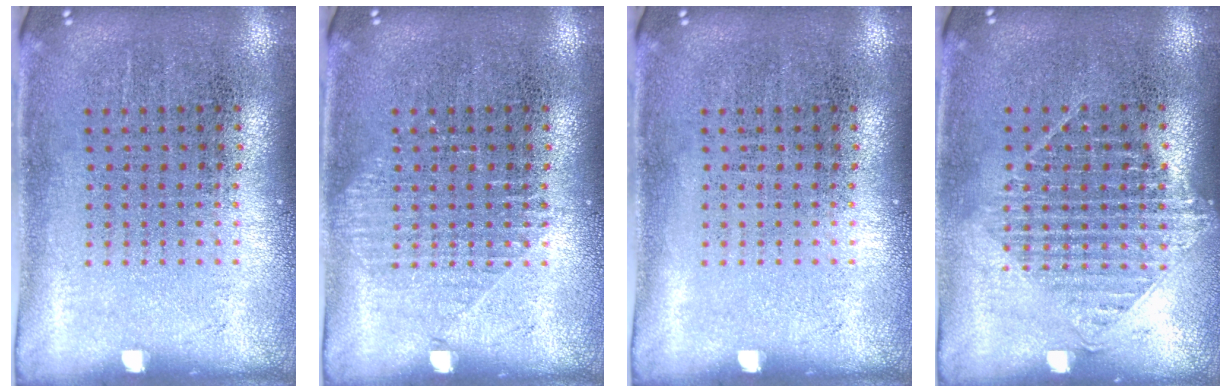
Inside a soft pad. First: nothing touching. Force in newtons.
{"total": 1.0, "press": 1.0, "slide": 0.2}
{"total": 0.0}
{"total": 1.0, "press": 1.0, "slide": 0.4}